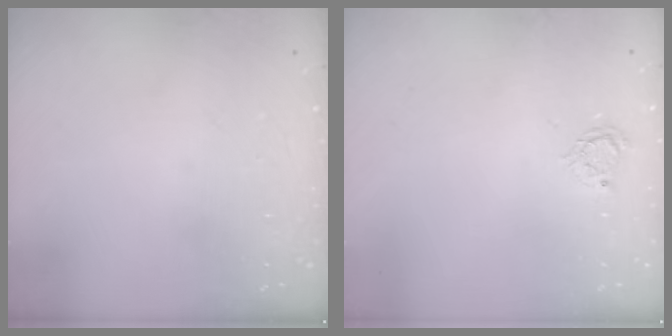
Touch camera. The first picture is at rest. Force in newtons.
{"total": 3.8, "press": 3.8, "slide": 0.4}